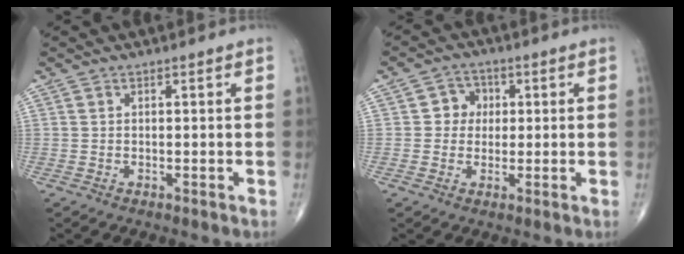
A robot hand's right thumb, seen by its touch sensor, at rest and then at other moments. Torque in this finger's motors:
{"motor_torque": [0.63, 0.53, 0.14, 0.06, -0.04]}